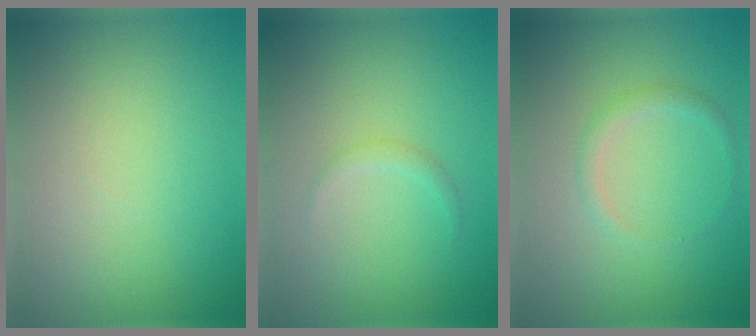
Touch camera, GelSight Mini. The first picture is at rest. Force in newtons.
{"total": 0.9, "press": 0.9, "slide": 0.0}
{"total": 1.3, "press": 1.3, "slide": 0.1}